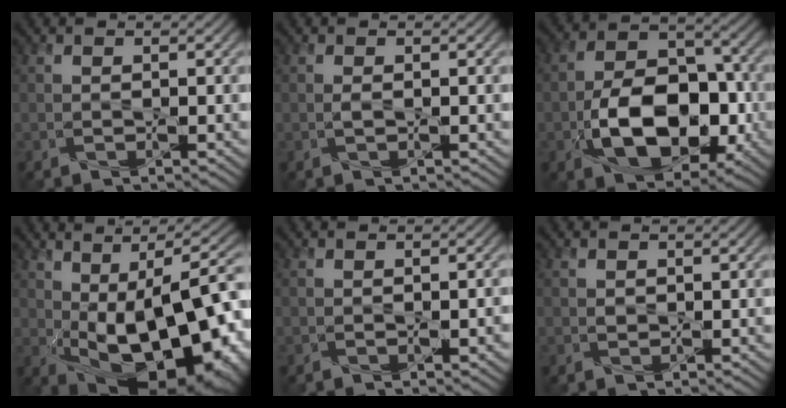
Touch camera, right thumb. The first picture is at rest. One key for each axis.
{"total": 0.6, "fx": -0.2, "fy": 0.1, "fz": 0.5, "tx": -0.009, "ty": 0.002, "tz": -0.006}
{"total": 11.5, "fx": -3.9, "fy": 6.9, "fz": 8.3, "tx": -0.148, "ty": -0.007, "tz": -0.065}
{"total": 19.1, "fx": -3.1, "fy": 10.1, "fz": 15.9, "tx": -0.209, "ty": -0.024, "tz": -0.024}
{"total": 0.7, "fx": -0.3, "fy": 0.3, "fz": 0.6, "tx": -0.010, "ty": -0.001, "tz": -0.004}
{"total": 0.5, "fx": 0.2, "fy": 0.5, "fz": 0.2, "tx": -0.005, "ty": 0.000, "tz": 0.003}